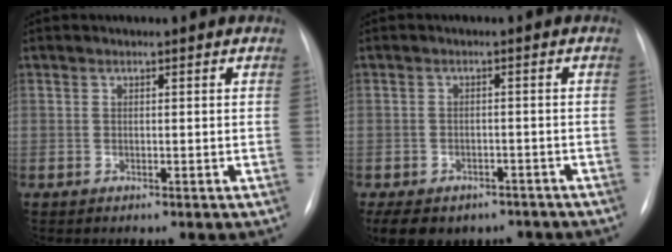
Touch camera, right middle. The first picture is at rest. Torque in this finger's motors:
{"motor_torque": [0.19, -0.19, 0.08, 0.03]}